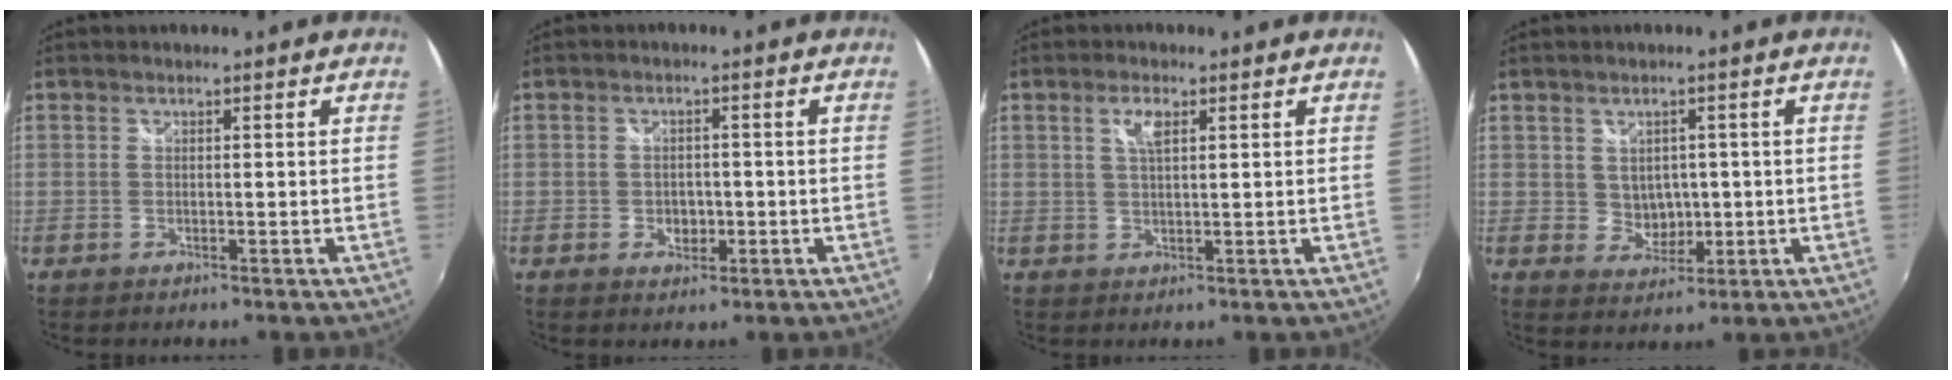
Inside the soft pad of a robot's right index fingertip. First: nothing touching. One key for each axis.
{"total": 3.6, "fx": -1.0, "fy": 2.9, "fz": 2.0, "tx": -0.035, "ty": 0.002, "tz": -0.014}
{"total": 3.0, "fx": 1.3, "fy": 1.0, "fz": 2.5, "tx": -0.047, "ty": 0.002, "tz": 0.023}
{"total": 4.3, "fx": 0.4, "fy": 3.8, "fz": 1.9, "tx": -0.031, "ty": 0.005, "tz": 0.015}